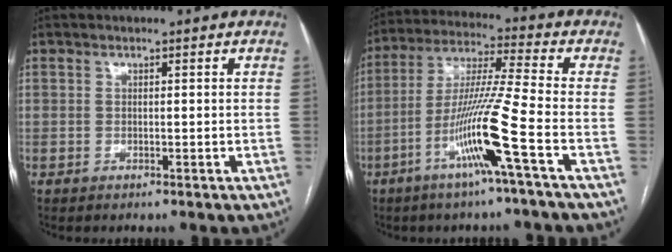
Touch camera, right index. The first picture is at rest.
{"total": 12.7, "force": [-5.2, -1.8, 11.5], "torque": [-0.224, -0.007, -0.104]}